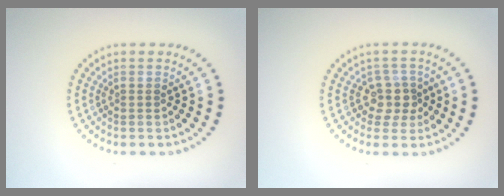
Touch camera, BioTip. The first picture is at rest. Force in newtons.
{"total": 2.3, "press": 1.9, "slide": 1.3}